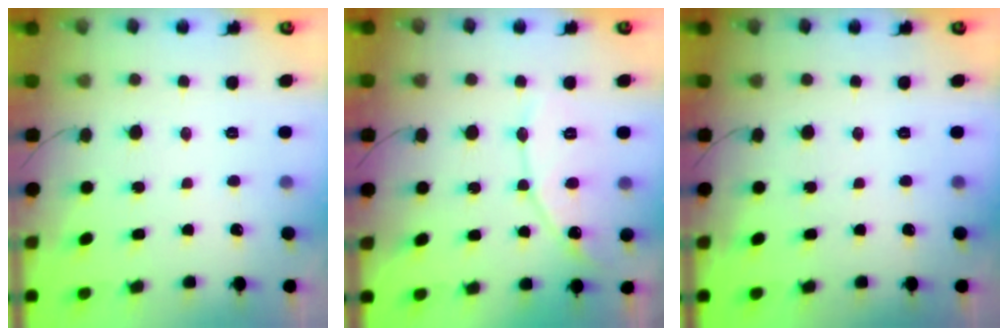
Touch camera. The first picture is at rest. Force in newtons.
{"total": 9.6, "press": 9.6, "slide": 0.8}
{"total": 0.0}